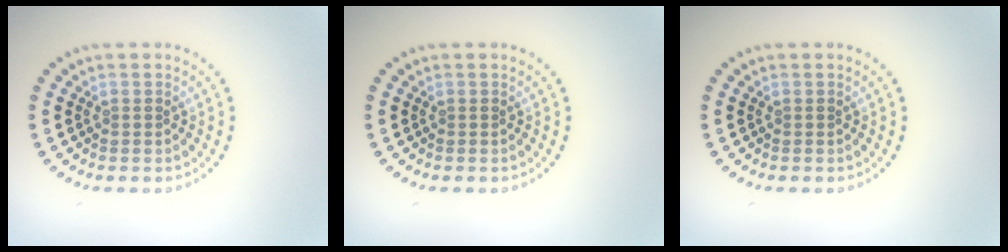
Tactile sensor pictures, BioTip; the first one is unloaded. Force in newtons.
{"total": 0.0}
{"total": 0.0}